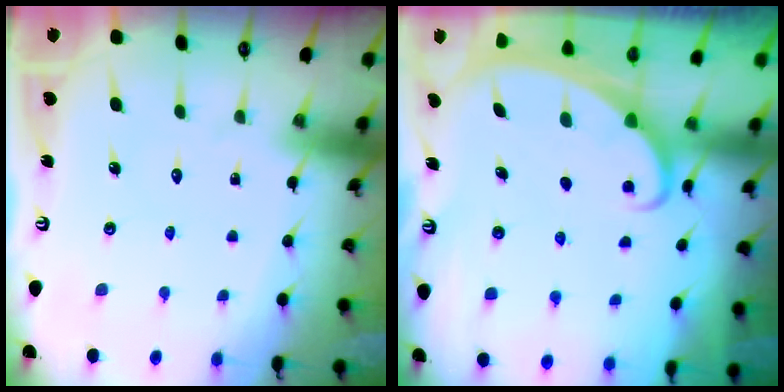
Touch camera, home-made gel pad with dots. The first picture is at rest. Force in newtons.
{"total": 2.4, "press": 2.3, "slide": 0.3}